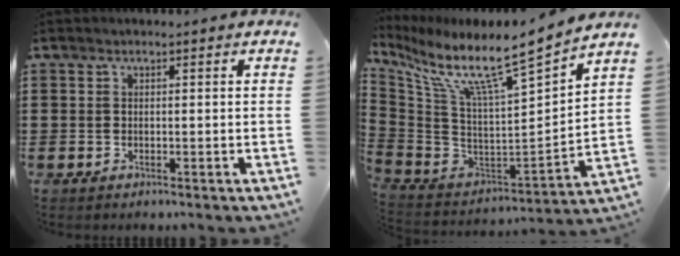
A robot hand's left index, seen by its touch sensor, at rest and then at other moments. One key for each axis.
{"total": 9.6, "fx": 7.2, "fy": 0.7, "fz": 6.3, "tx": -0.141, "ty": -0.066, "tz": 0.111}